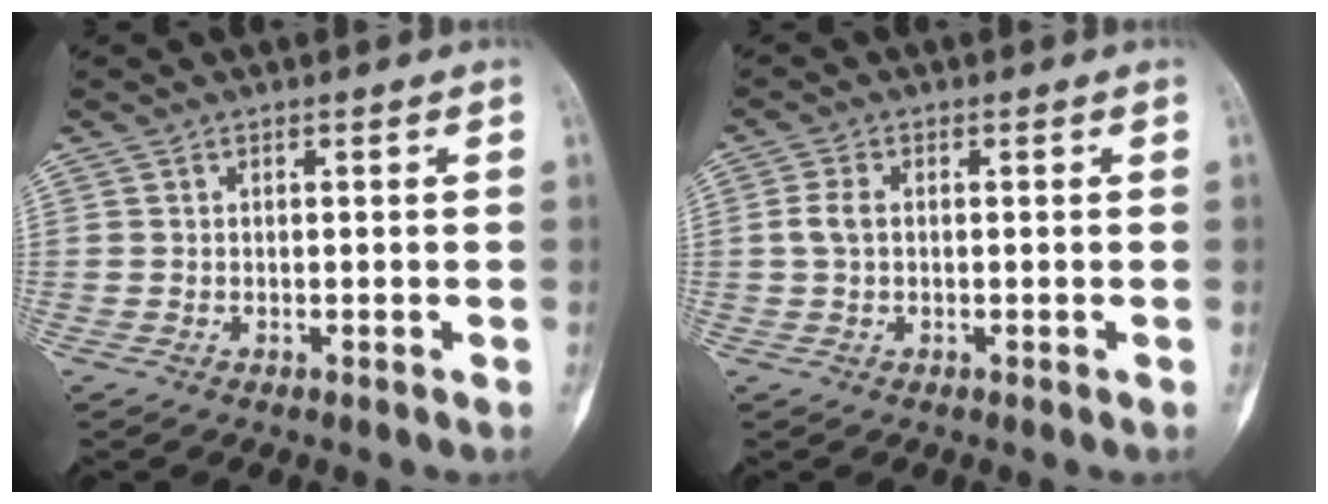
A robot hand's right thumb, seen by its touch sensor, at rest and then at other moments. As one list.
[{"total": 2.8, "force": [0.1, 1.8, 2.2], "torque": [-0.053, 0.006, -0.001]}]